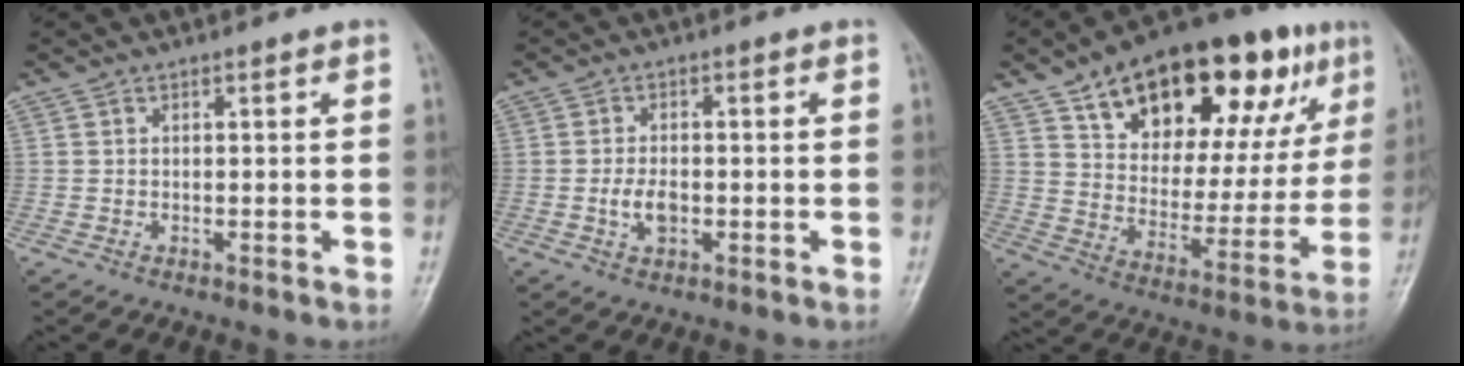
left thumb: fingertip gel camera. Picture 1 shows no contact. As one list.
[{"total": 3.8, "force": [-0.8, 2.3, 3.0], "torque": [-0.053, 0.003, -0.016]}, {"total": 28.5, "force": [15.0, 13.5, 20.1], "torque": [-0.259, -0.011, 0.234]}]